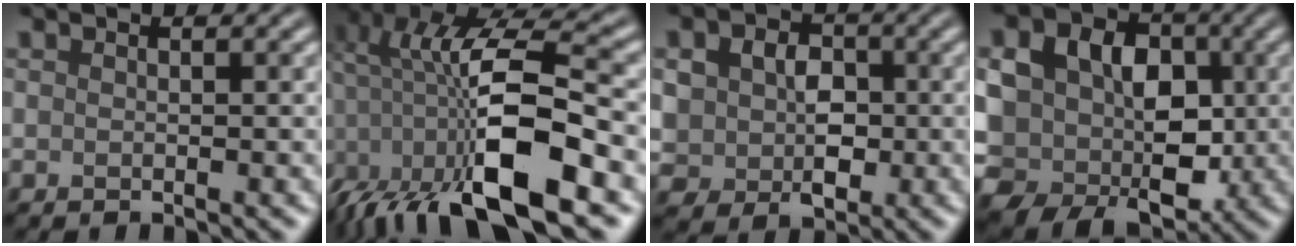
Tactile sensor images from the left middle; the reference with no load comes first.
{"total": 13.7, "force": [-5.3, 5.5, 11.4], "torque": [-0.206, -0.008, -0.094]}
{"total": 6.5, "force": [0.5, 5.3, 3.6], "torque": [-0.066, 0.007, 0.001]}
{"total": 12.9, "force": [-0.7, 10.0, 8.1], "torque": [-0.139, 0.001, -0.014]}